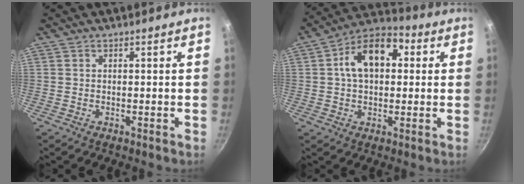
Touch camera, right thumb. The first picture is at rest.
{"total": 13.1, "force": [2.5, 8.6, 9.6], "torque": [-0.118, 0.027, 0.020]}